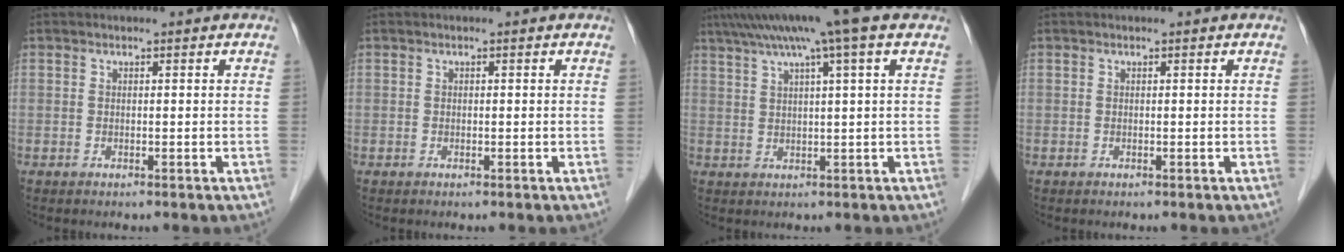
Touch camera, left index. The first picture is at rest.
{"total": 0.0}
{"total": 10.4, "force": [6.6, -0.4, 8.1], "torque": [-0.133, 0.034, 0.097]}
{"total": 0.0}